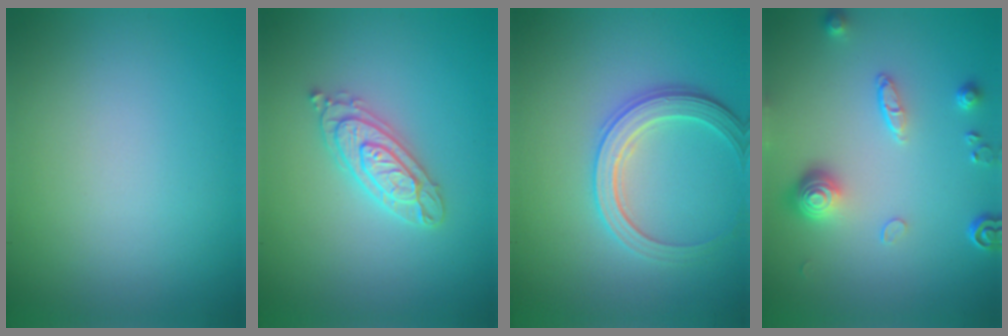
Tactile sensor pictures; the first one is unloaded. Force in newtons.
{"total": 3.7, "press": 3.7, "slide": 0.6}
{"total": 3.5, "press": 3.3, "slide": 1.4}
{"total": 4.2, "press": 3.2, "slide": 2.7}